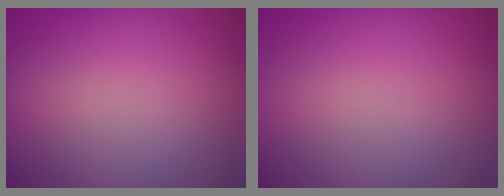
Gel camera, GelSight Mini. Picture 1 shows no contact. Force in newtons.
{"total": 0.0}